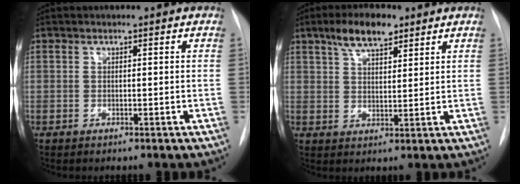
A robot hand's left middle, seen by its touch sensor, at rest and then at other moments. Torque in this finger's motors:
{"motor_torque": [0.38, -0.16, 0.09, 0.04]}